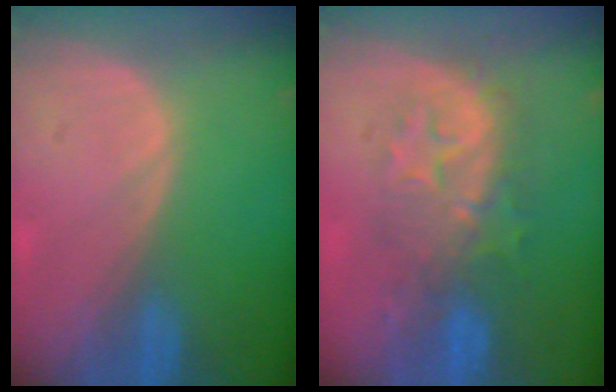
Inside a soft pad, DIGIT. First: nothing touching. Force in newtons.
{"total": 8.2, "press": 8.1, "slide": 1.1}